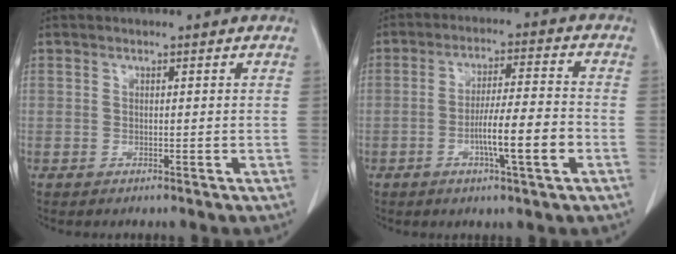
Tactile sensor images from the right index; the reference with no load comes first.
{"total": 9.0, "force": [-2.9, 0.4, 8.5], "torque": [-0.139, 0.001, -0.052]}